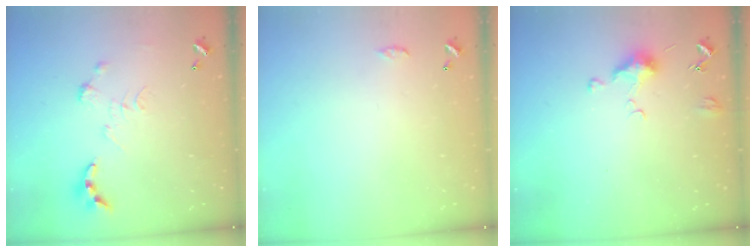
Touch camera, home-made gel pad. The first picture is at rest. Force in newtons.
{"total": 3.0, "press": 3.0, "slide": 0.5}
{"total": 5.9, "press": 5.8, "slide": 0.9}